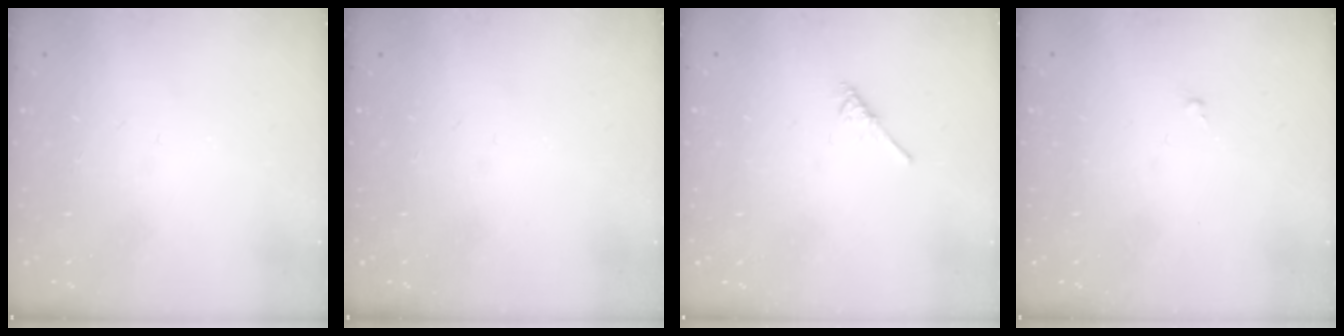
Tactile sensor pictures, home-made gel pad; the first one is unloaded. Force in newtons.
{"total": 0.0}
{"total": 2.1, "press": 2.1, "slide": 0.4}
{"total": 0.0}